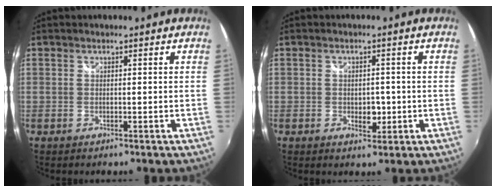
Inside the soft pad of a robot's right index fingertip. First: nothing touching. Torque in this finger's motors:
{"motor_torque": [-0.01, 1.12, 0.05, 0.02]}